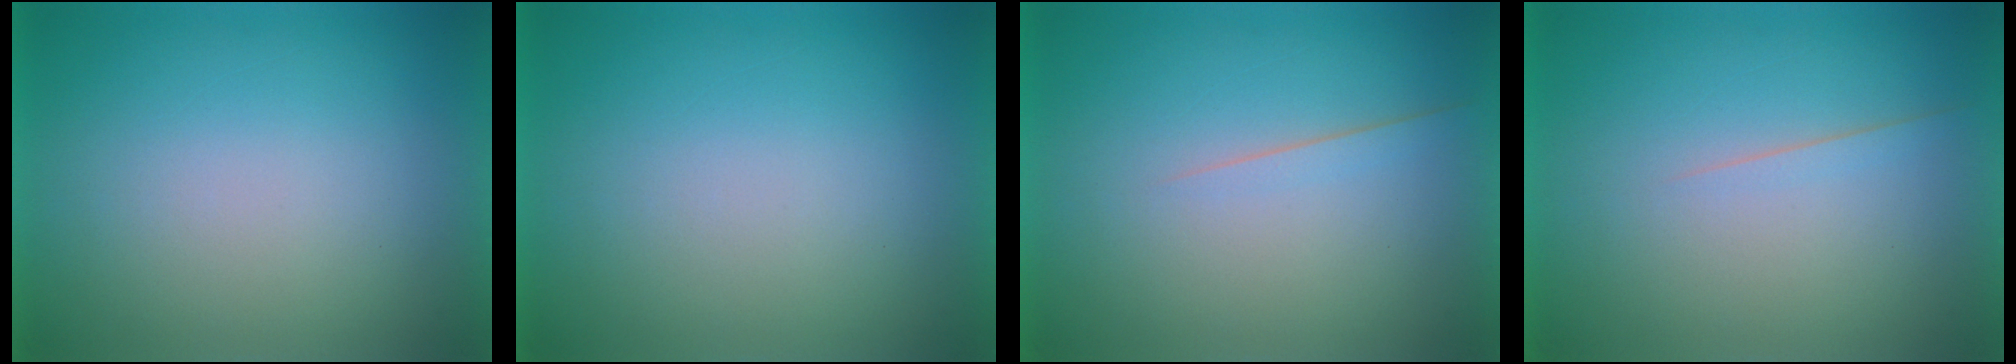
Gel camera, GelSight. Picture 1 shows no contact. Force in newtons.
{"total": 0.0}
{"total": 1.6}
{"total": 1.6}